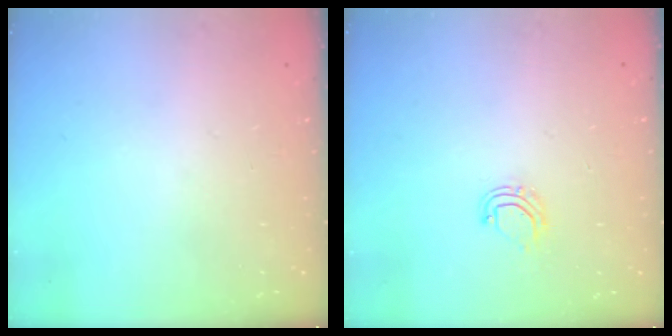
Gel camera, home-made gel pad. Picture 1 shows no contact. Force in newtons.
{"total": 6.4, "press": 6.4, "slide": 0.4}